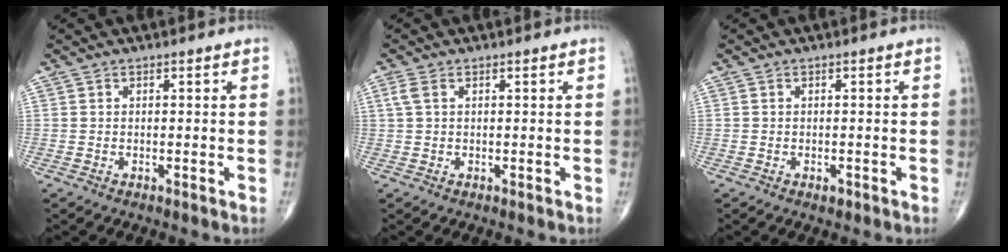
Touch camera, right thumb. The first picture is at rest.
{"total": 1.9, "force": [0.7, 1.0, 1.5], "torque": [-0.046, 0.015, 0.018]}
{"total": 0.9, "force": [-0.5, 0.5, 0.6], "torque": [-0.005, -0.001, -0.007]}